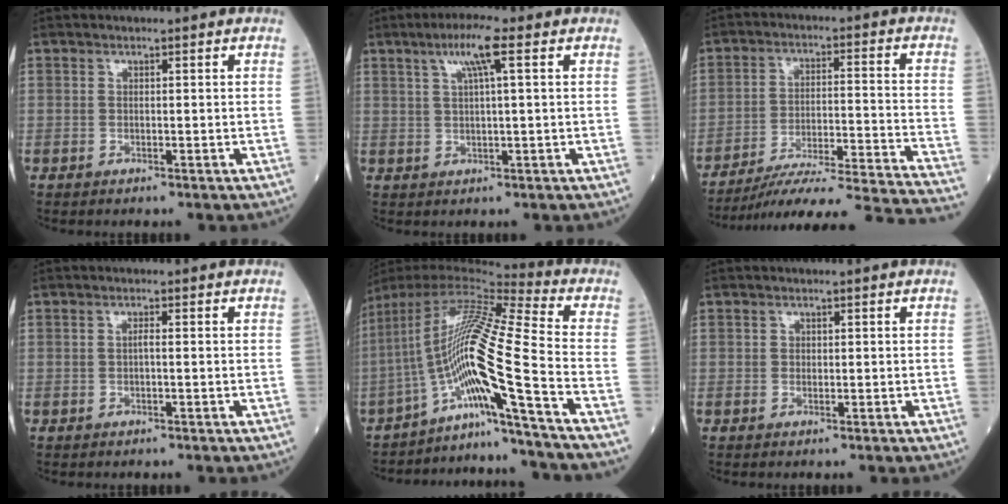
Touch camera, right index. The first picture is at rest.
{"total": 5.3, "force": [2.3, -0.2, 4.8], "torque": [-0.089, 0.010, 0.040]}
{"total": 24.7, "force": [-22.8, -1.9, 9.5], "torque": [-0.088, -0.032, -0.321]}
{"total": 0.8, "force": [-0.1, 0.0, 0.8], "torque": [-0.015, 0.001, -0.002]}
{"total": 16.3, "force": [-8.2, -3.1, 13.8], "torque": [-0.250, 0.020, -0.148]}
{"total": 0.5, "force": [0.0, 0.5, 0.2], "torque": [0.001, 0.002, -0.002]}